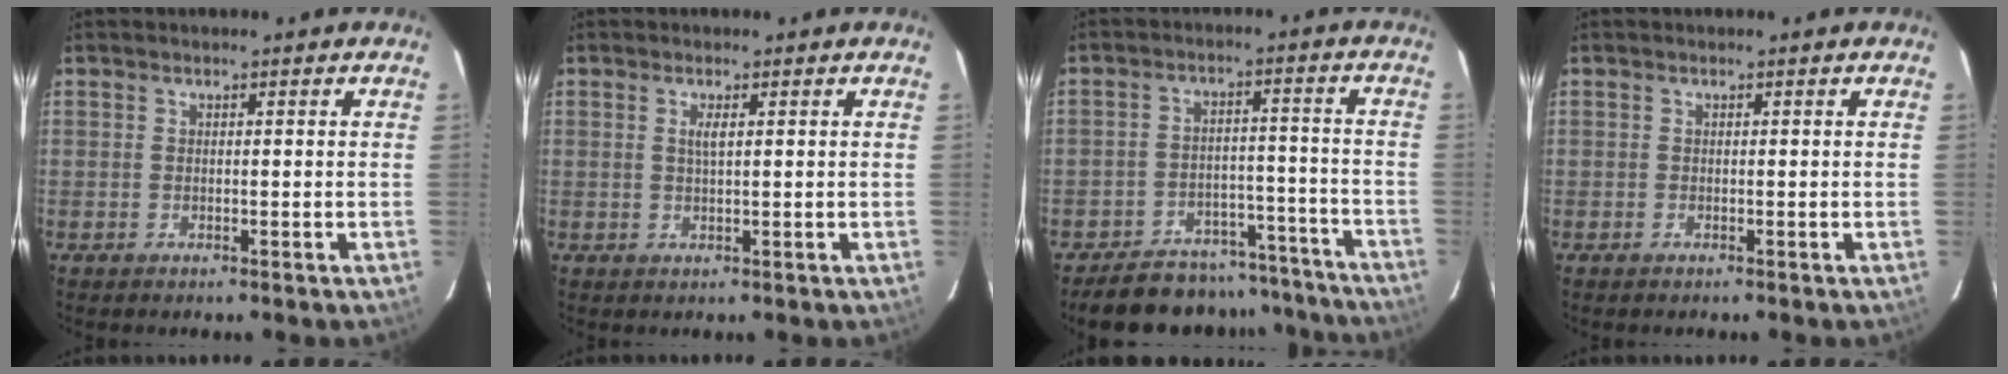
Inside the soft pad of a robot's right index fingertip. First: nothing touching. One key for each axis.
{"total": 1.7, "fx": 0.5, "fy": 0.3, "fz": 1.5, "tx": -0.027, "ty": 0.001, "tz": 0.009}
{"total": 16.7, "fx": -15.1, "fy": 6.1, "fz": 3.7, "tx": -0.080, "ty": 0.044, "tz": -0.185}
{"total": 0.0}